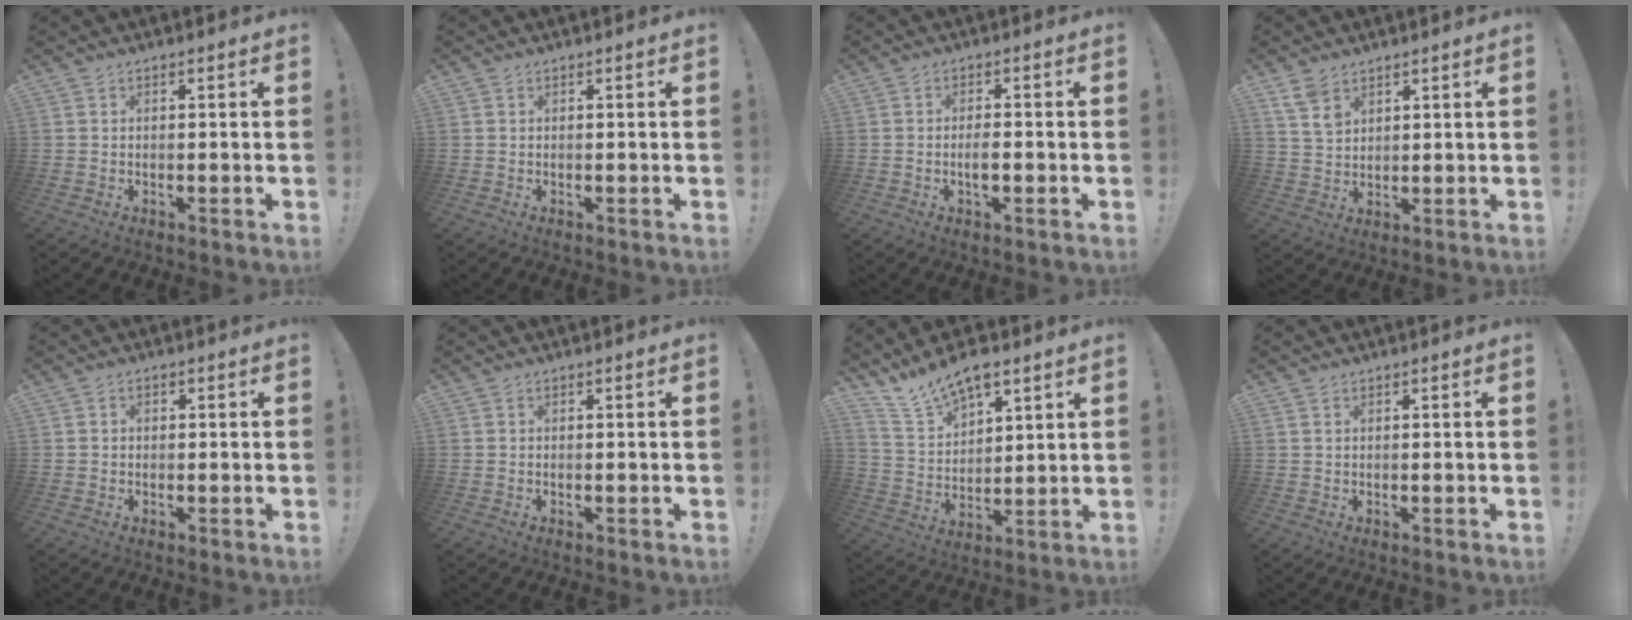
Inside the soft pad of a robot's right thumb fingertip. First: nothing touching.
{"total": 0.0}
{"total": 3.1, "force": [-1.0, 1.0, 2.8], "torque": [-0.041, 0.000, -0.018]}
{"total": 6.8, "force": [4.4, 3.9, 3.3], "torque": [-0.057, -0.016, 0.085]}
{"total": 1.2, "force": [-0.3, 1.0, 0.5], "torque": [-0.015, 0.008, -0.005]}
{"total": 0.0}
{"total": 11.6, "force": [9.4, 5.0, 4.7], "torque": [-0.094, -0.061, 0.177]}
{"total": 0.7, "force": [0.5, 0.5, 0.3], "torque": [-0.012, 0.003, 0.010]}